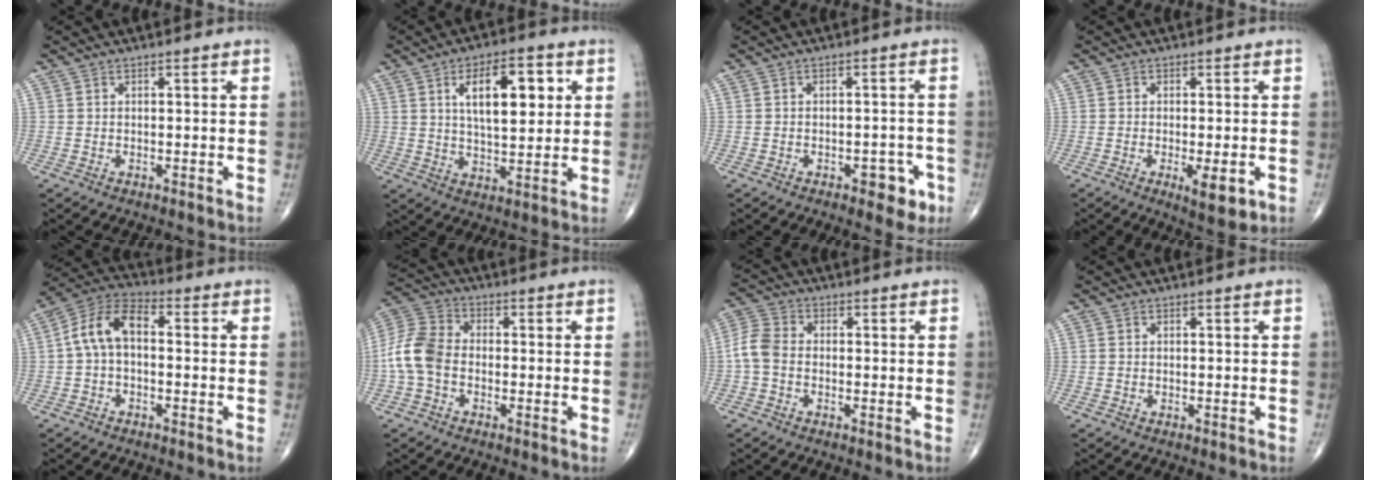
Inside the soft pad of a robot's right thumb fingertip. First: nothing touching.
{"total": 12.5, "force": [3.8, 5.4, 10.6], "torque": [-0.145, -0.010, 0.062]}
{"total": 5.2, "force": [-2.5, 2.7, 3.6], "torque": [-0.022, 0.015, -0.030]}
{"total": 5.7, "force": [-1.8, 1.8, 5.1], "torque": [-0.074, -0.012, -0.024]}
{"total": 9.3, "force": [0.0, 5.3, 7.6], "torque": [-0.140, 0.032, -0.013]}
{"total": 9.0, "force": [-1.8, 6.3, 6.1], "torque": [-0.128, 0.026, -0.050]}
{"total": 5.4, "force": [-0.9, 3.9, 3.7], "torque": [-0.078, 0.014, -0.032]}
{"total": 0.0}